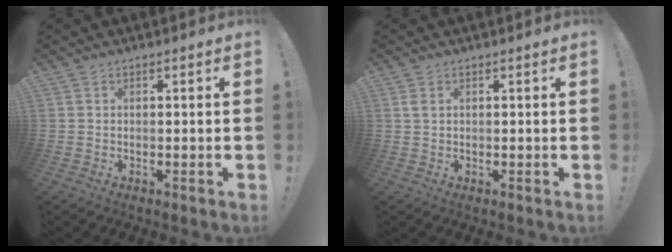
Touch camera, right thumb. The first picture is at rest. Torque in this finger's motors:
{"motor_torque": [-0.01, -0.02, 0.01, 0.13, 0.08]}